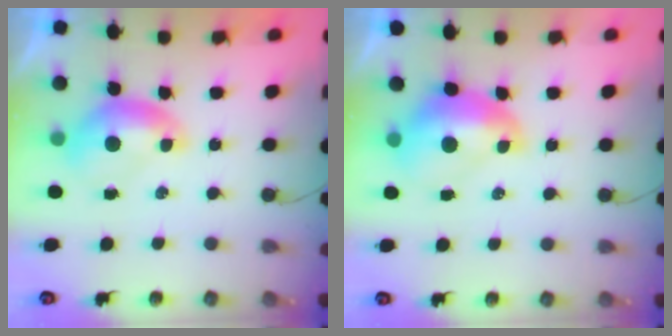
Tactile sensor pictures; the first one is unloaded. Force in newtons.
{"total": 2.8, "press": 2.7, "slide": 0.7}